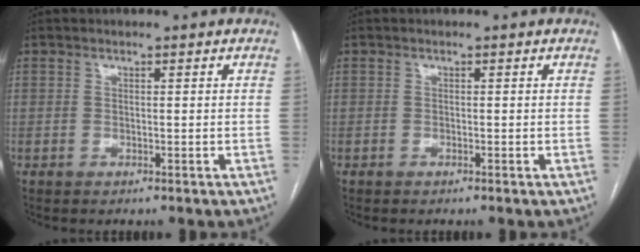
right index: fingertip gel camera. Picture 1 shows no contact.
{"total": 0.0}